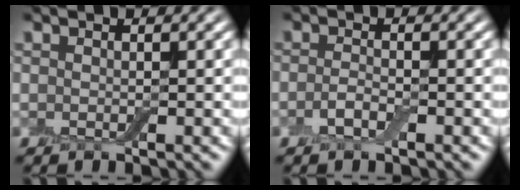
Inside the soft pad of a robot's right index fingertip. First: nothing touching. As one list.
[{"total": 1.2, "force": [-0.6, 0.4, 1.0], "torque": [-0.025, 0.004, -0.015]}]